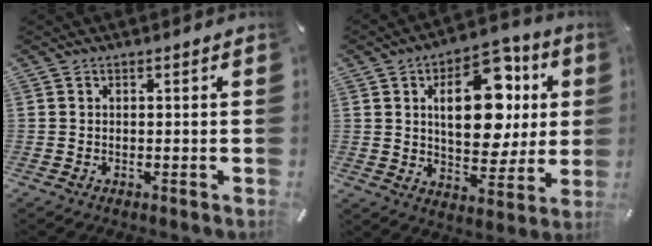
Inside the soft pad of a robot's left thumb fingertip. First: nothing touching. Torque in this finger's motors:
{"motor_torque": [0.83, 0.62, 1.14, -1.02, 0.43]}